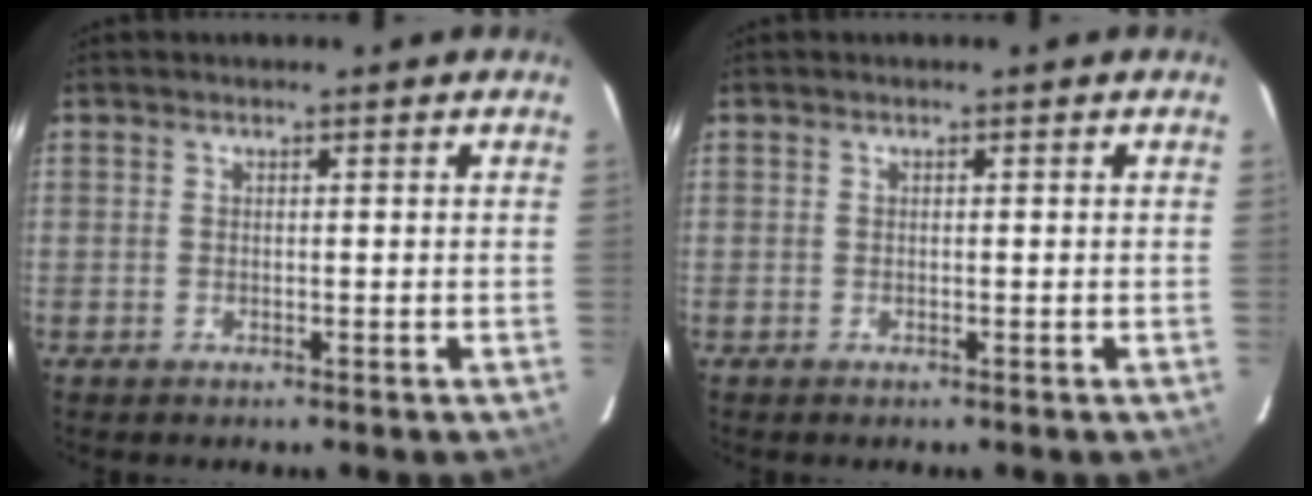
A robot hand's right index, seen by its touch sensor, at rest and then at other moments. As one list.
[{"total": 0.0}]